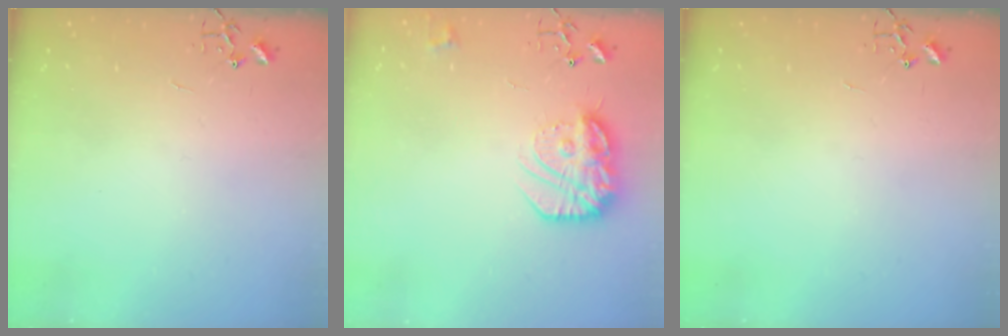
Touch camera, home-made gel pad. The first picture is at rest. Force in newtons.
{"total": 17.4, "press": 17.3, "slide": 1.2}
{"total": 0.0}